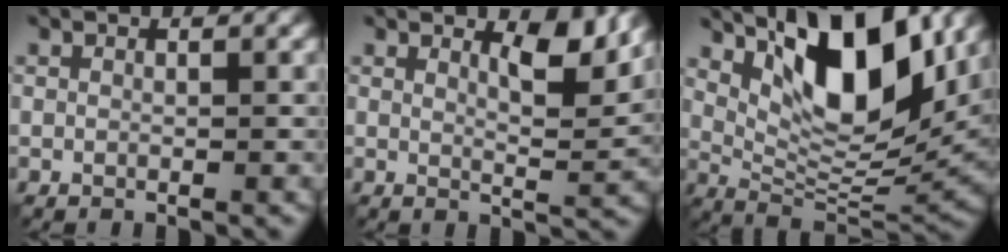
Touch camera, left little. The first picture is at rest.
{"total": 3.6, "force": [2.2, 0.9, 2.7], "torque": [-0.041, -0.008, 0.034]}
{"total": 11.1, "force": [4.8, 4.2, 9.1], "torque": [-0.143, -0.004, 0.088]}